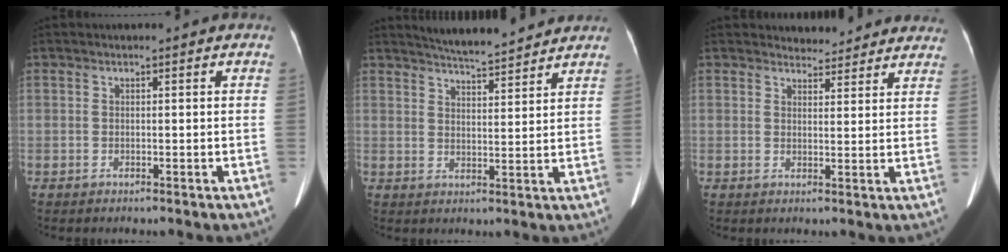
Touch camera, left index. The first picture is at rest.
{"total": 9.2, "force": [8.7, 0.3, 2.8], "torque": [-0.052, 0.012, 0.126]}
{"total": 7.0, "force": [6.7, 1.9, 0.3], "torque": [0.014, 0.006, 0.061]}